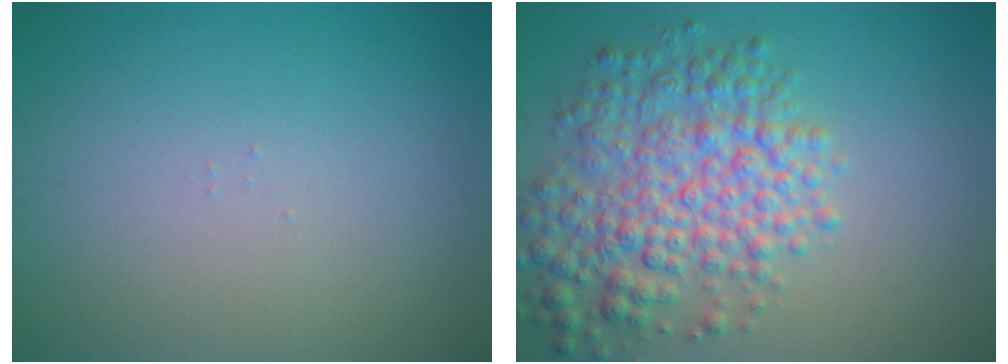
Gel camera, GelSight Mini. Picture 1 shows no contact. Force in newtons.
{"total": 6.8, "press": 6.8, "slide": 0.2}